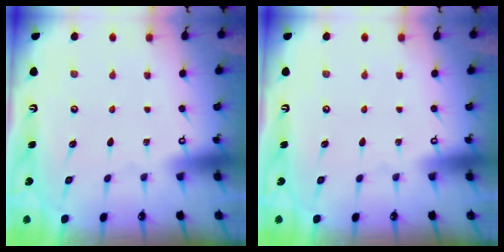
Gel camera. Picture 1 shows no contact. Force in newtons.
{"total": 0.0}